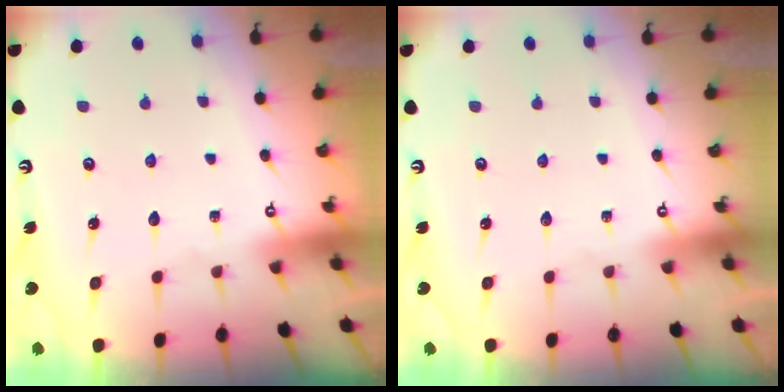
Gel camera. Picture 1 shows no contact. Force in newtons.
{"total": 0.0}